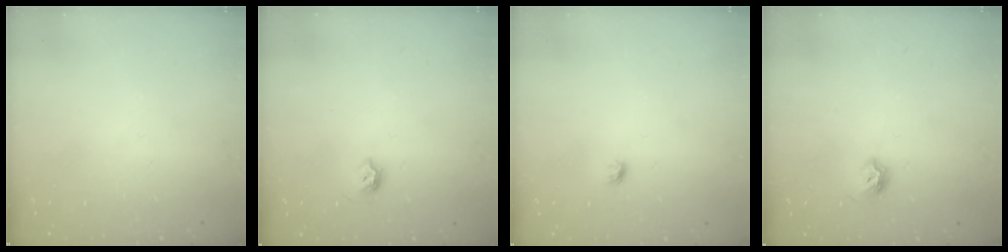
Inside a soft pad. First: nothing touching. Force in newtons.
{"total": 5.5, "press": 5.4, "slide": 0.9}
{"total": 4.2, "press": 4.1, "slide": 1.0}
{"total": 6.8, "press": 6.7, "slide": 0.8}